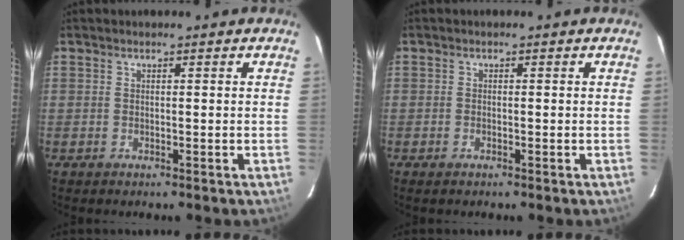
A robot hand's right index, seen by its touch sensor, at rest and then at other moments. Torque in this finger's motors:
{"motor_torque": [0.47, -0.51, 0.05, 0.01]}